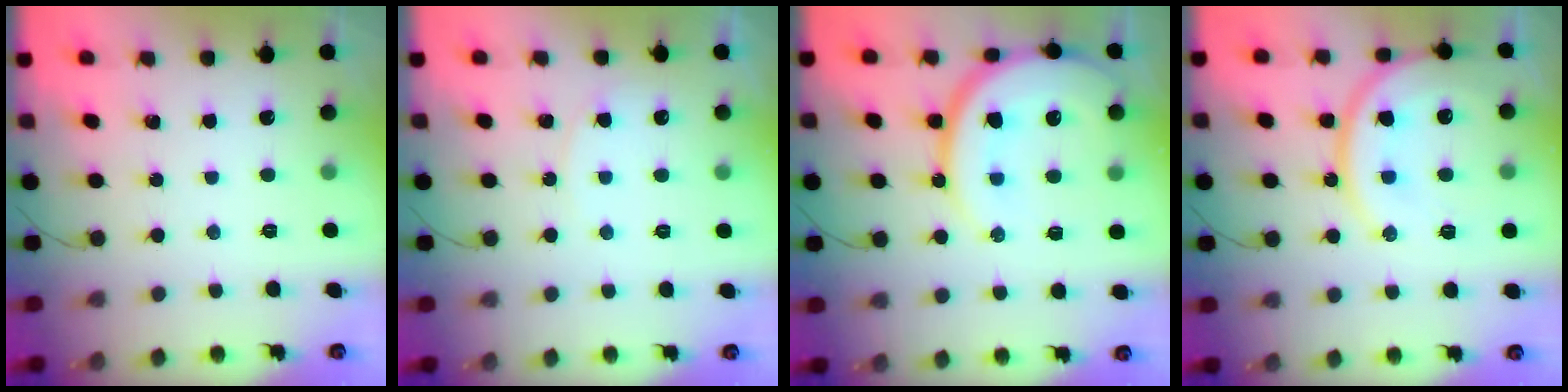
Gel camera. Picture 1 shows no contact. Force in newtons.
{"total": 2.8, "press": 2.8, "slide": 0.4}
{"total": 17.1, "press": 17.1, "slide": 1.4}
{"total": 16.6, "press": 16.5, "slide": 1.9}